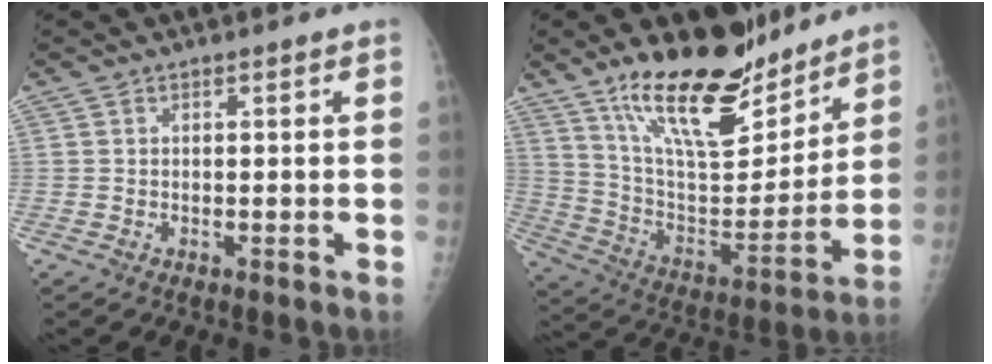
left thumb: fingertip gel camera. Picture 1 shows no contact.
{"total": 22.3, "force": [16.2, 8.3, 12.9], "torque": [-0.169, -0.096, 0.279]}